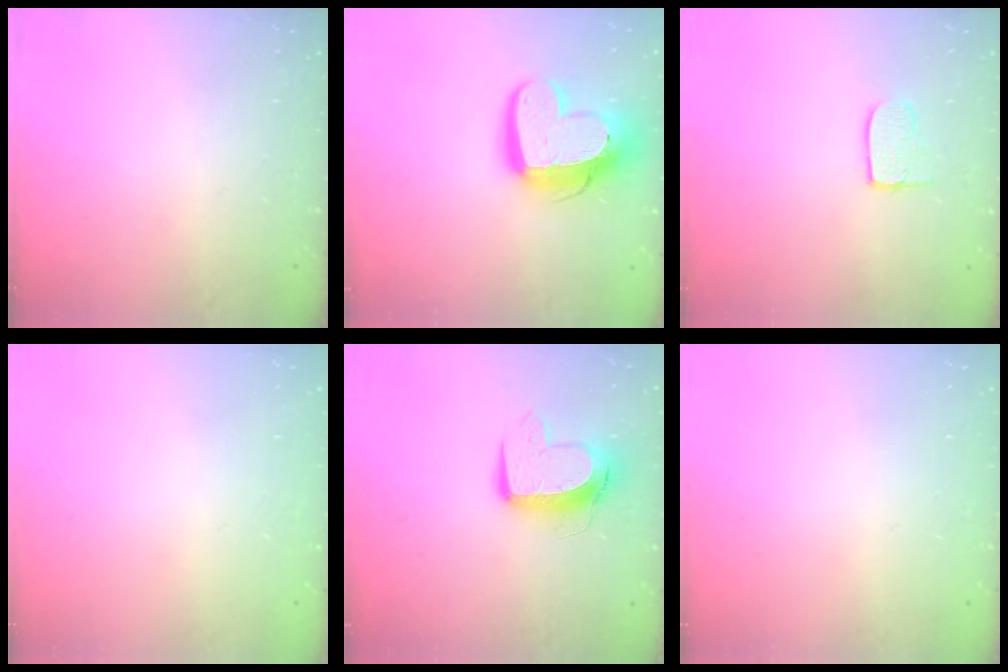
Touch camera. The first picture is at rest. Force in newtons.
{"total": 18.9, "press": 18.8, "slide": 1.6}
{"total": 7.7, "press": 7.7, "slide": 0.6}
{"total": 0.0}
{"total": 11.1, "press": 11.0, "slide": 1.0}
{"total": 0.0}